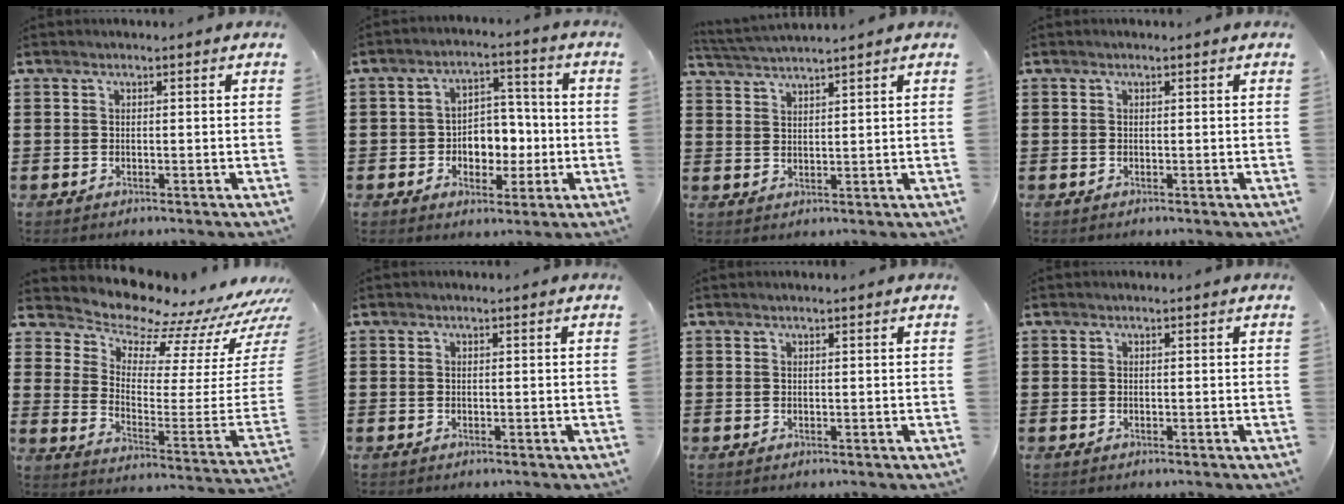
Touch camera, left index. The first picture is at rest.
{"total": 5.4, "force": [-1.0, 4.4, 2.9], "torque": [-0.051, 0.005, -0.025]}
{"total": 2.6, "force": [2.5, -0.7, 0.2], "torque": [-0.013, -0.008, 0.045]}
{"total": 0.0}
{"total": 8.1, "force": [7.9, 1.2, 1.2], "torque": [-0.040, -0.099, 0.129]}
{"total": 0.0}
{"total": 0.0}
{"total": 0.0}